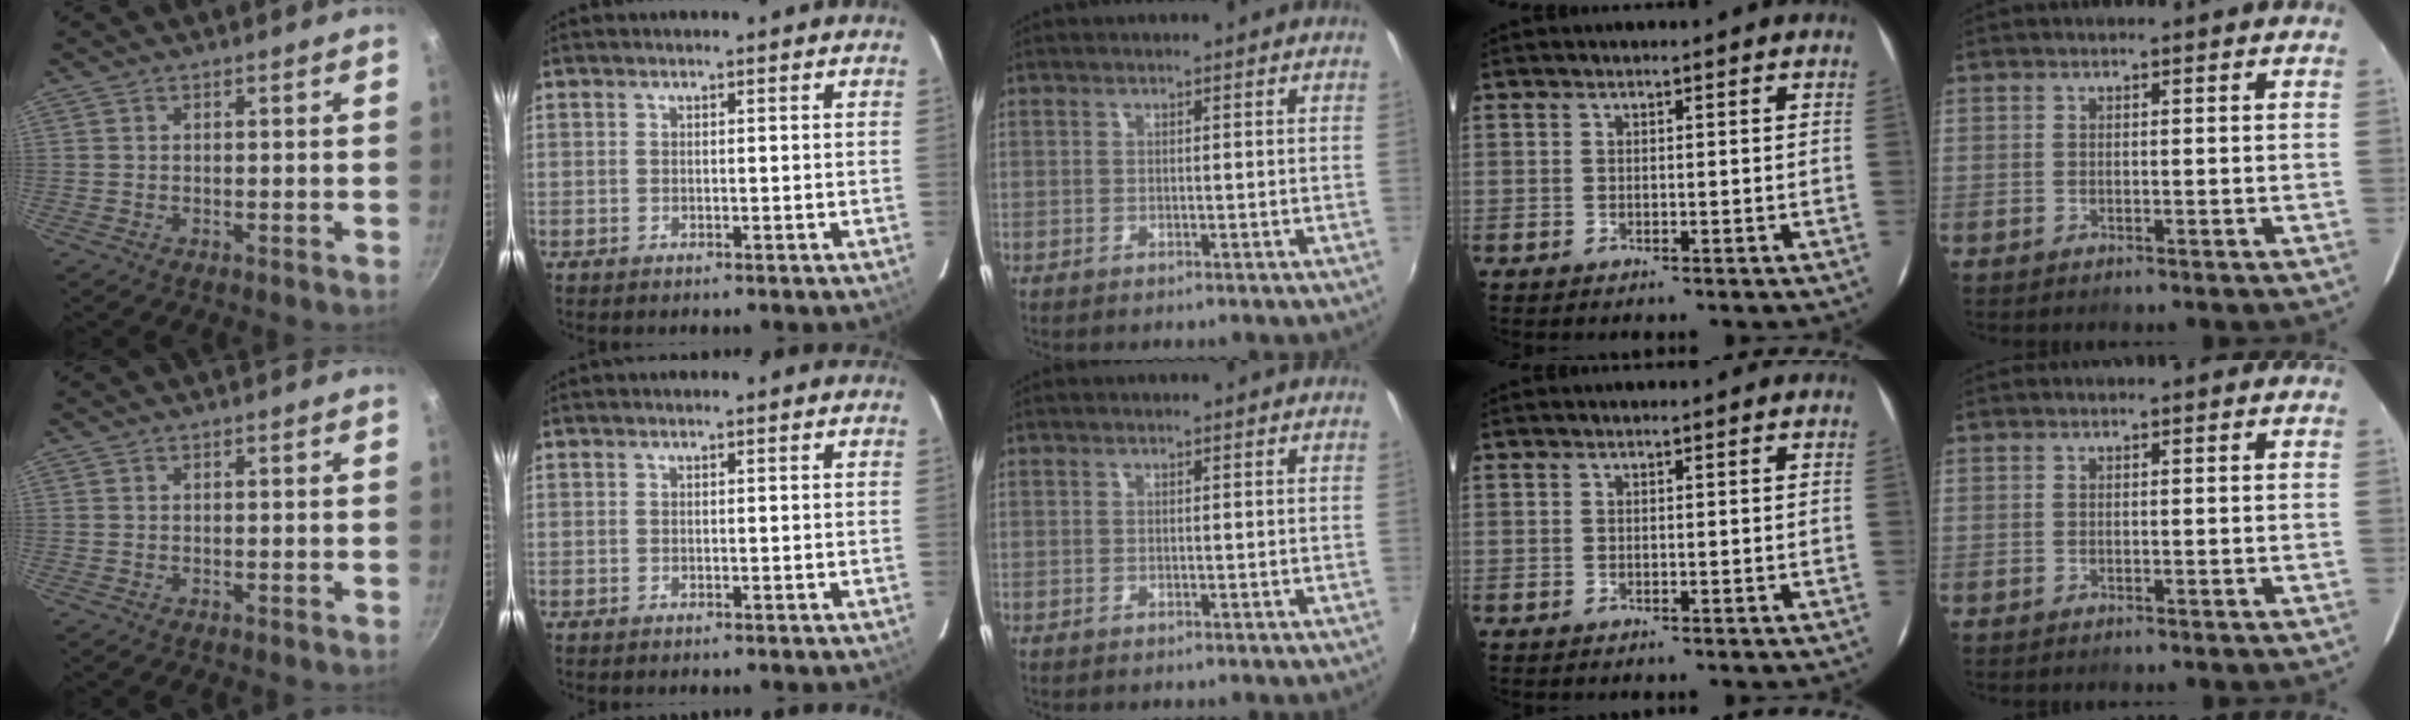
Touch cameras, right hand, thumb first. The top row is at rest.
{}